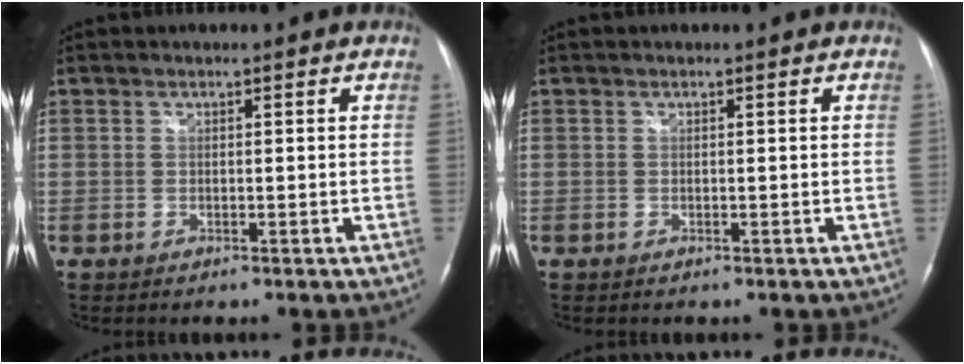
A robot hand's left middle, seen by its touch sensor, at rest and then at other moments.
{"total": 0.0}